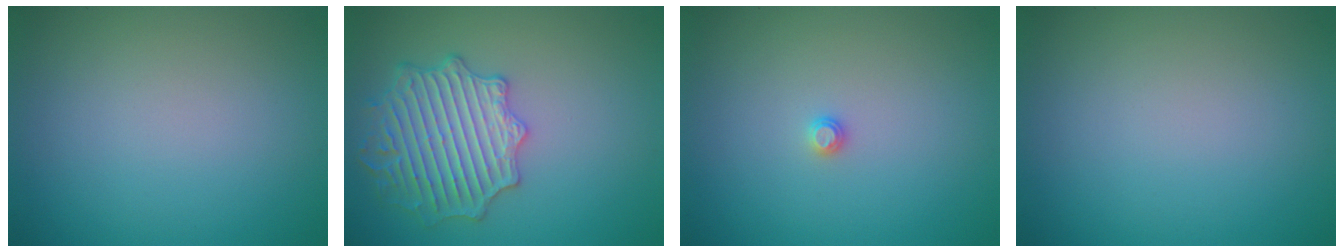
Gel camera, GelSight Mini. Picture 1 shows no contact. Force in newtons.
{"total": 5.0, "press": 4.8, "slide": 1.4}
{"total": 0.6, "press": 0.6, "slide": 0.2}
{"total": 0.0}